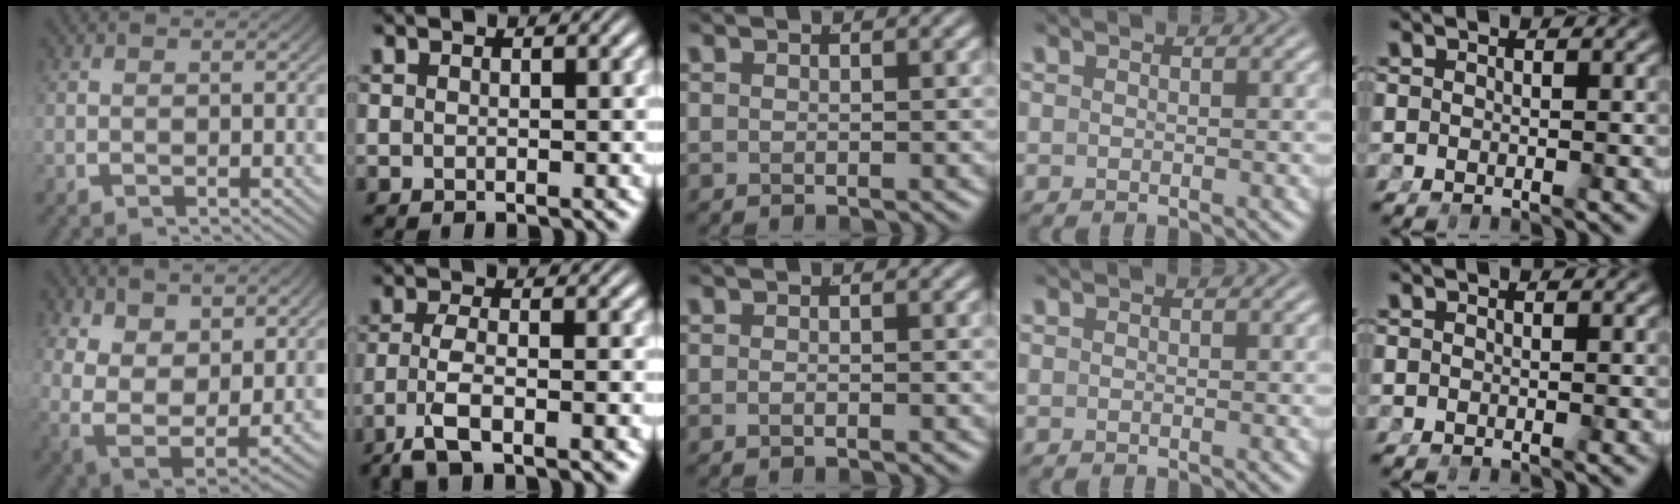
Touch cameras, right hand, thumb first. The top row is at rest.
{"thumb": {"total": 10.3, "force": [-0.2, 7.6, 7.0], "torque": [-0.180, -0.063, 0.023]}, "index": {"total": 4.2, "force": [-2.5, 0.9, 3.2], "torque": [-0.070, -0.013, -0.035]}, "middle": {"total": 0.7, "force": [-0.6, -0.1, 0.4], "torque": [-0.010, -0.005, -0.010]}}